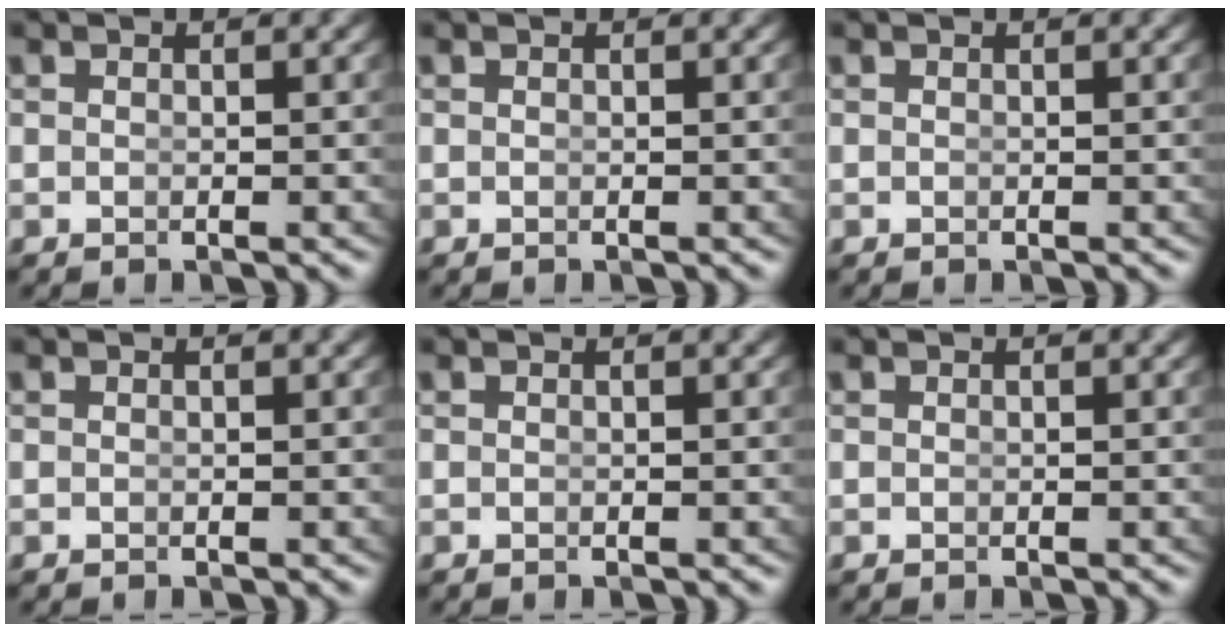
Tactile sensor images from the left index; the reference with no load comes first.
{"total": 0.0}
{"total": 0.0}
{"total": 0.0}
{"total": 0.0}
{"total": 0.0}